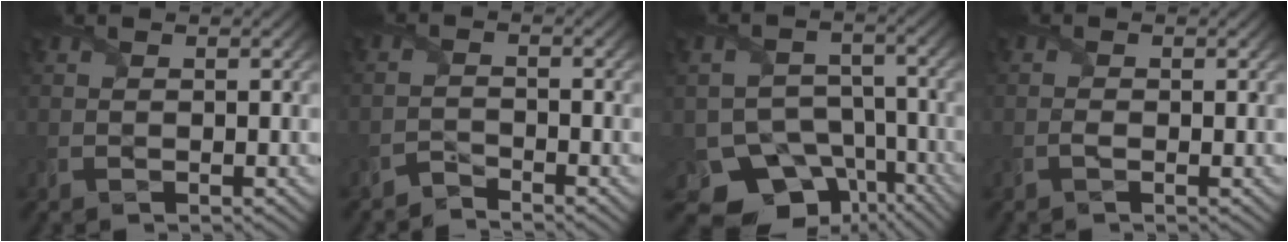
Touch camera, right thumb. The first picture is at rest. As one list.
[{"total": 2.0, "force": [-2.0, 0.2, 0.0], "torque": [0.004, 0.003, -0.046]}, {"total": 11.5, "force": [-7.4, 7.9, 3.8], "torque": [-0.071, -0.023, -0.108]}, {"total": 0.6, "force": [-0.3, 0.2, 0.5], "torque": [-0.013, -0.001, -0.007]}]